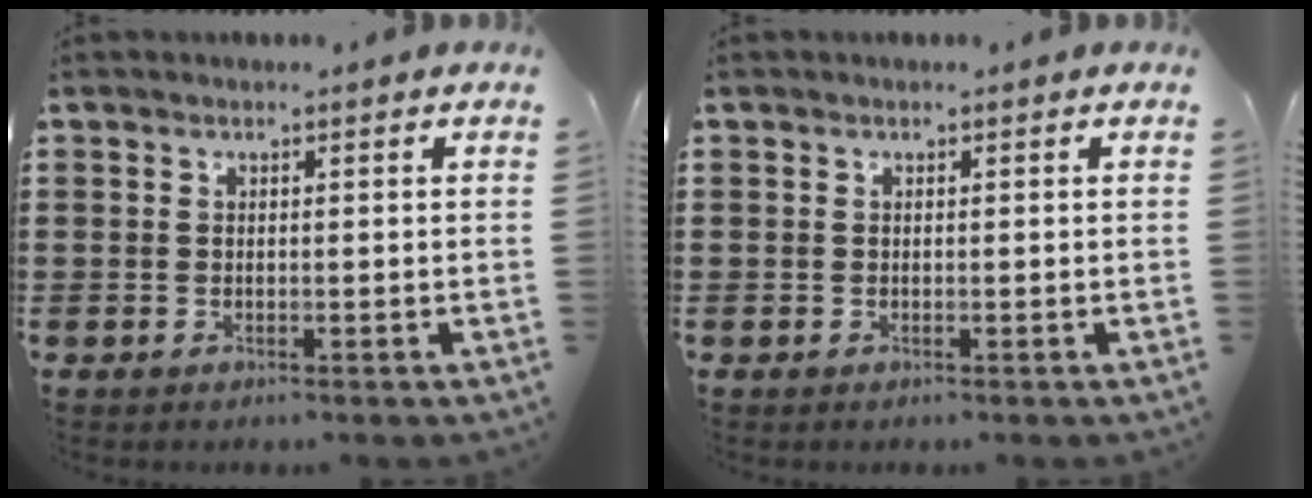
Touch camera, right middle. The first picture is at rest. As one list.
[{"total": 0.0}]